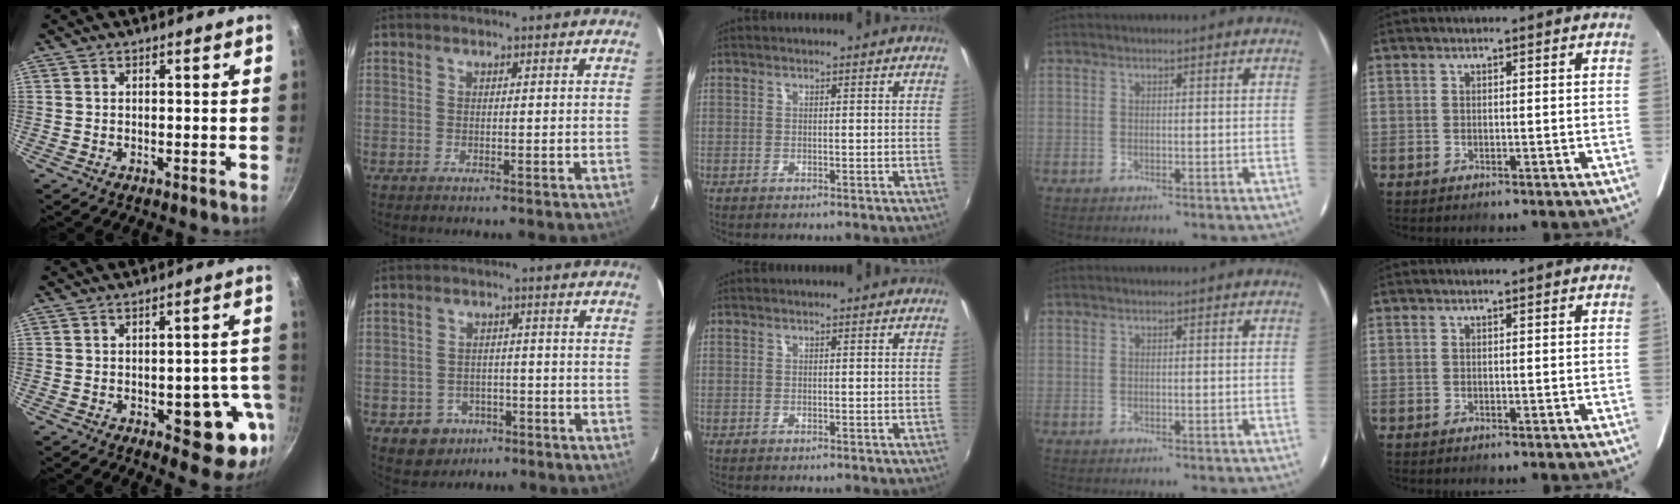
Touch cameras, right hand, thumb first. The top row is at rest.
{"thumb": {"total": 12.0, "force": [-4.1, 5.5, 9.8], "torque": [-0.064, 0.018, -0.051]}, "index": {"total": 6.2, "force": [-3.1, 5.2, 1.1], "torque": [-0.037, 0.019, -0.031]}}